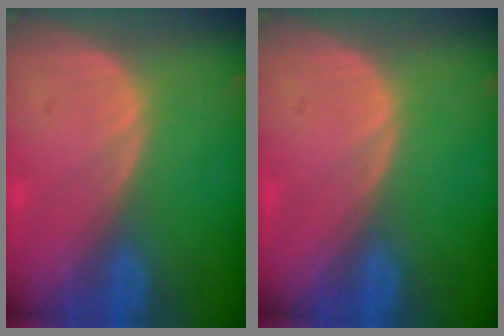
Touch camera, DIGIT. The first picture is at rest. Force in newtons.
{"total": 0.0}